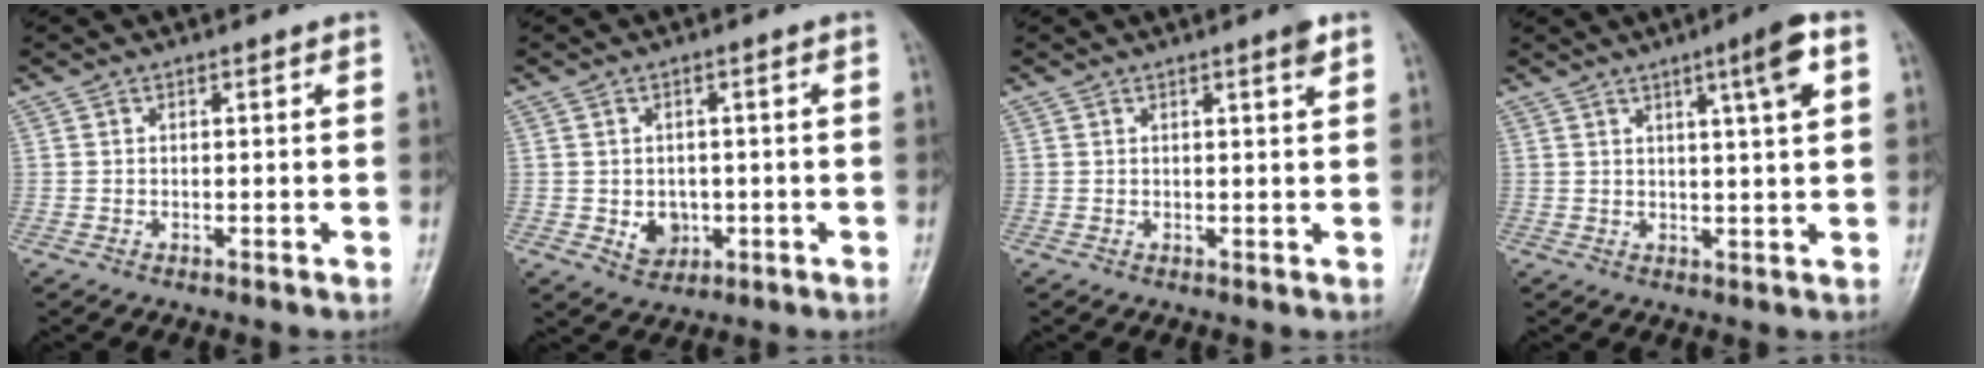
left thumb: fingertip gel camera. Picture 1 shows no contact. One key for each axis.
{"total": 4.2, "fx": -0.7, "fy": 3.5, "fz": 2.3, "tx": -0.015, "ty": 0.002, "tz": 0.000}
{"total": 2.0, "fx": 1.2, "fy": 0.0, "fz": 1.6, "tx": -0.023, "ty": -0.007, "tz": 0.017}
{"total": 6.7, "fx": 2.9, "fy": 0.3, "fz": 6.0, "tx": -0.095, "ty": -0.004, "tz": 0.044}